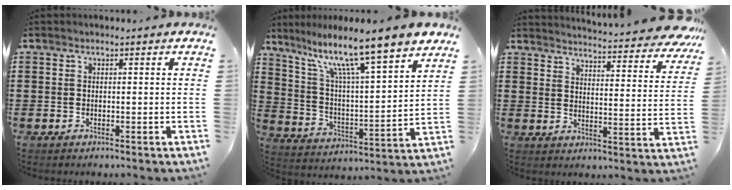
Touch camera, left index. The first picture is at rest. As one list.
[{"total": 11.4, "force": [9.2, 0.3, 6.7], "torque": [-0.147, -0.069, 0.147]}, {"total": 4.6, "force": [4.4, -0.6, 1.4], "torque": [-0.033, -0.046, 0.067]}]